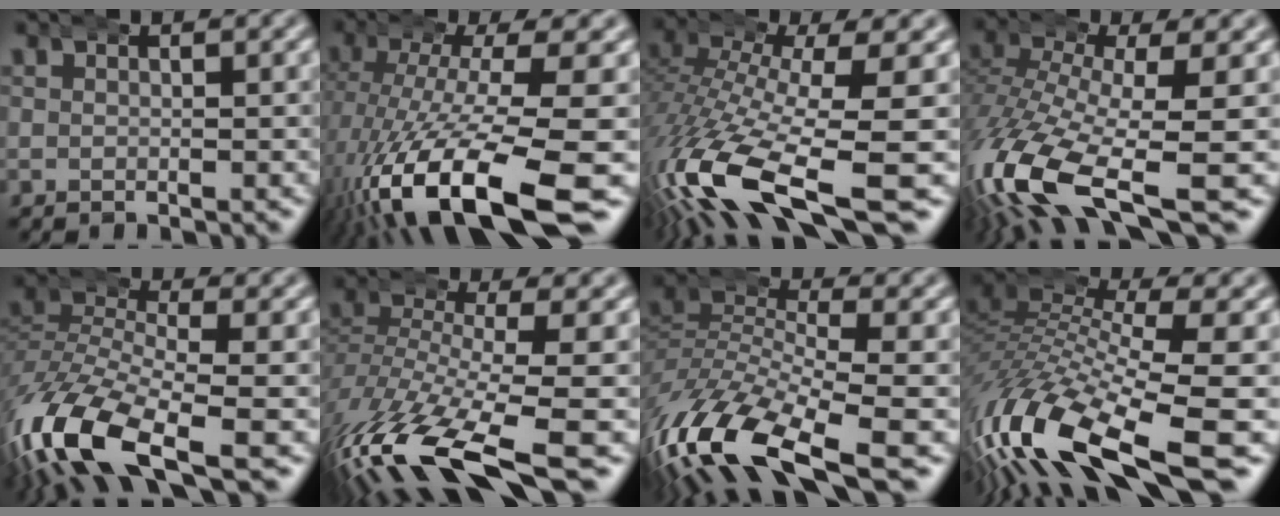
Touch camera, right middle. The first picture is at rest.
{"total": 12.5, "force": [-5.4, 4.7, 10.2], "torque": [-0.206, -0.047, -0.059]}
{"total": 10.7, "force": [-5.4, 4.3, 8.2], "torque": [-0.186, -0.045, -0.065]}
{"total": 10.1, "force": [-5.2, 4.4, 7.5], "torque": [-0.188, -0.052, -0.063]}
{"total": 9.2, "force": [-4.2, 4.5, 6.8], "torque": [-0.165, -0.034, -0.056]}
{"total": 9.5, "force": [-5.8, 3.0, 6.9], "torque": [-0.160, -0.045, -0.075]}
{"total": 10.2, "force": [-4.4, 5.0, 7.7], "torque": [-0.186, -0.046, -0.052]}
{"total": 11.2, "force": [-4.5, 5.3, 8.7], "torque": [-0.200, -0.035, -0.059]}